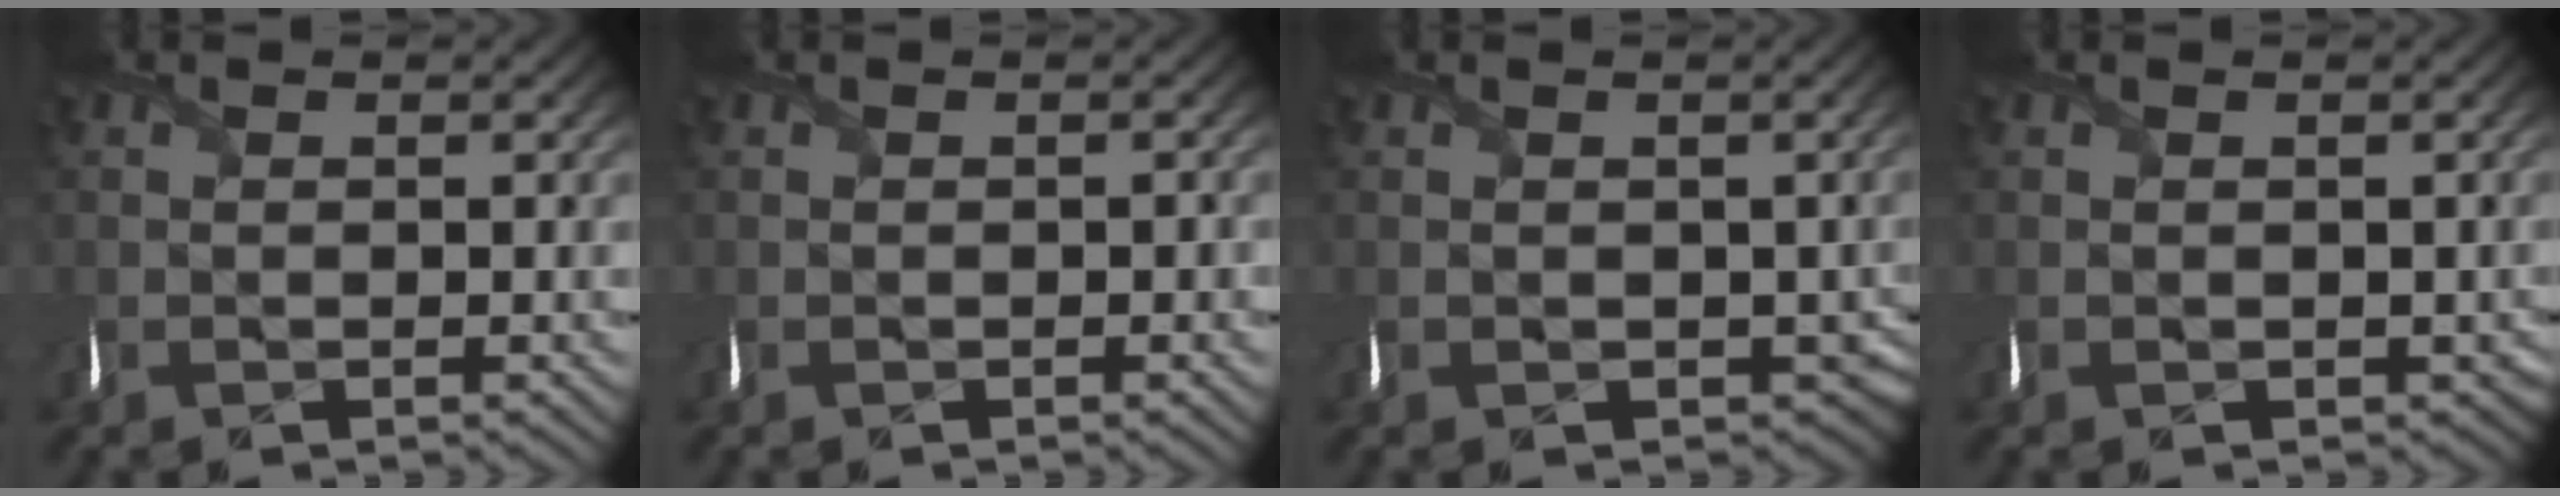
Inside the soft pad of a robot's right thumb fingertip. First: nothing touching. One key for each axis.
{"total": 0.9, "fx": -0.4, "fy": 0.6, "fz": 0.6, "tx": -0.010, "ty": -0.003, "tz": -0.006}
{"total": 4.3, "fx": -0.5, "fy": 3.5, "fz": 2.5, "tx": -0.041, "ty": -0.026, "tz": 0.000}
{"total": 1.6, "fx": 0.0, "fy": 1.5, "fz": 0.6, "tx": -0.013, "ty": -0.010, "tz": 0.000}